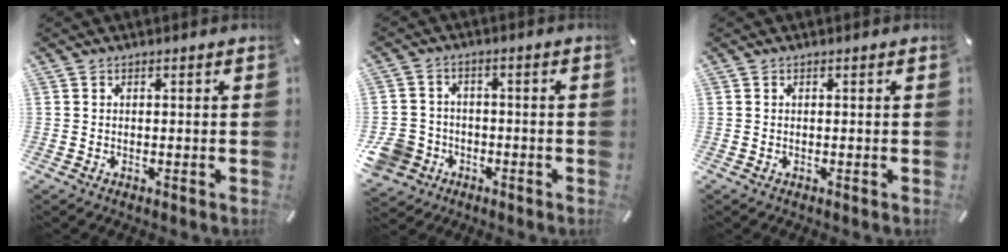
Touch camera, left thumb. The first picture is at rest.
{"total": 8.2, "force": [-3.5, 7.0, 2.3], "torque": [-0.076, 0.026, -0.067]}
{"total": 0.0}